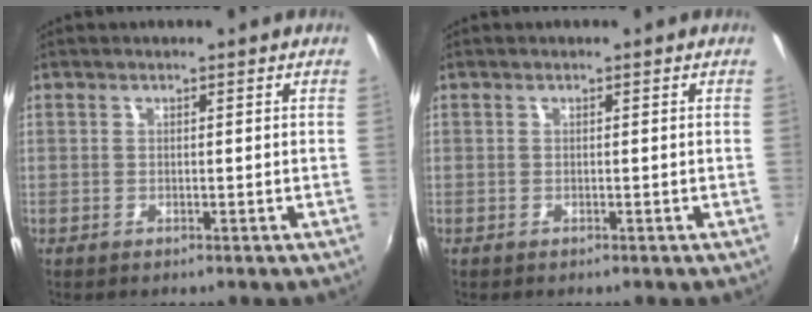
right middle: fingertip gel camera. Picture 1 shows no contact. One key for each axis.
{"total": 0.0}